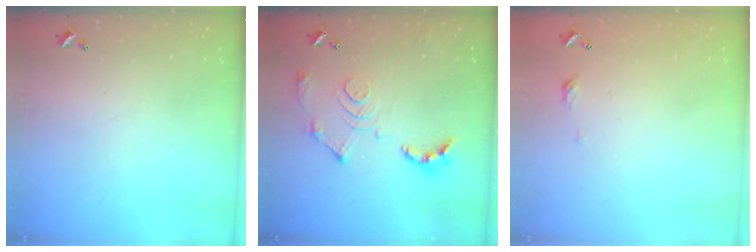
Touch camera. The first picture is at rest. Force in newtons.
{"total": 14.2, "press": 14.1, "slide": 1.4}
{"total": 3.1, "press": 3.0, "slide": 0.4}